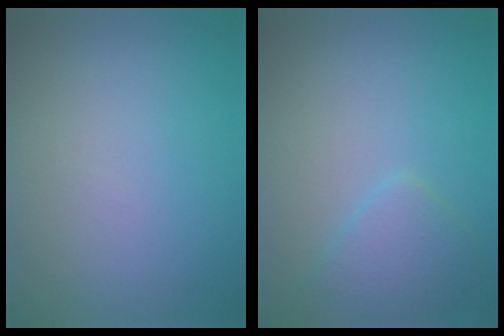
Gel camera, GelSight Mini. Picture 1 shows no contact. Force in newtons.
{"total": 2.6, "press": 2.6, "slide": 0.1}